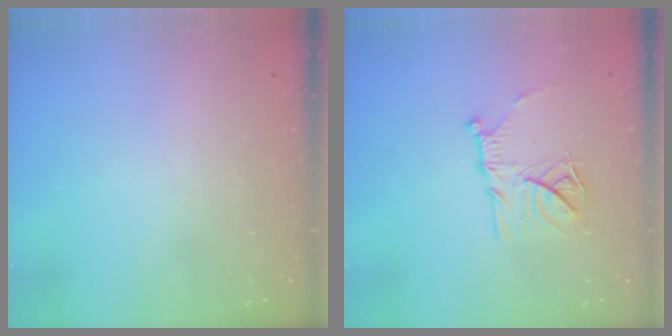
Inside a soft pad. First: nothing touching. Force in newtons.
{"total": 14.9, "press": 14.8, "slide": 1.4}